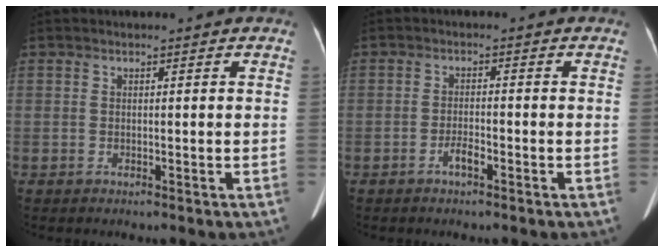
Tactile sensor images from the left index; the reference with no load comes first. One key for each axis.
{"total": 2.1, "fx": -1.5, "fy": 0.4, "fz": 1.4, "tx": -0.027, "ty": -0.001, "tz": -0.024}